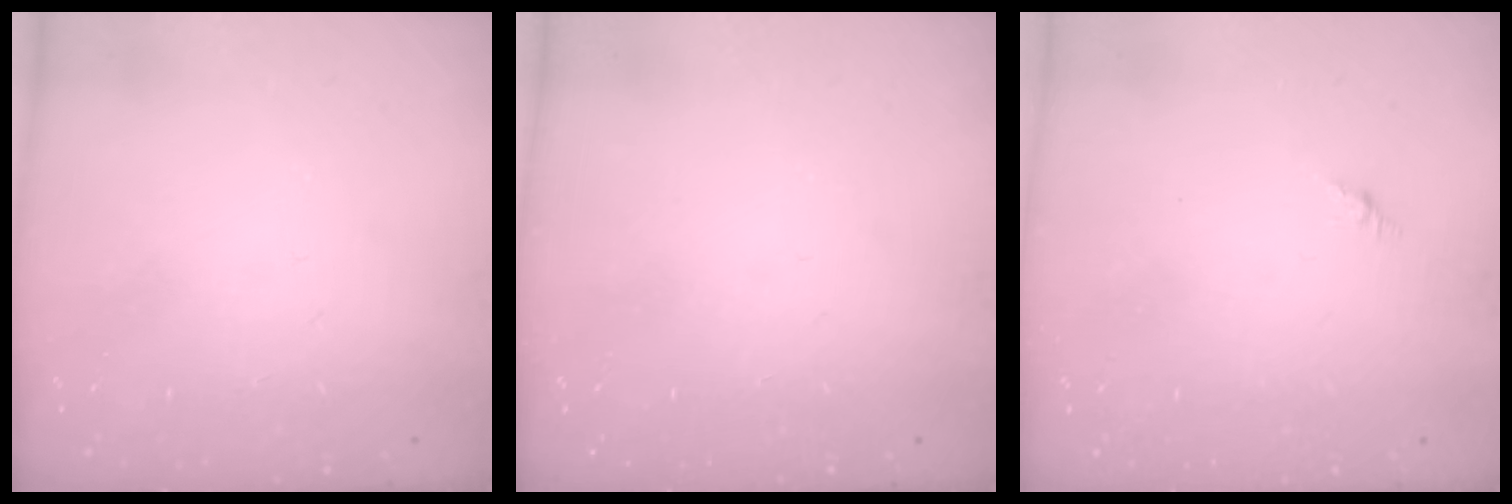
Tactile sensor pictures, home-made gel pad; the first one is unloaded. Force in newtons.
{"total": 0.0}
{"total": 0.0}